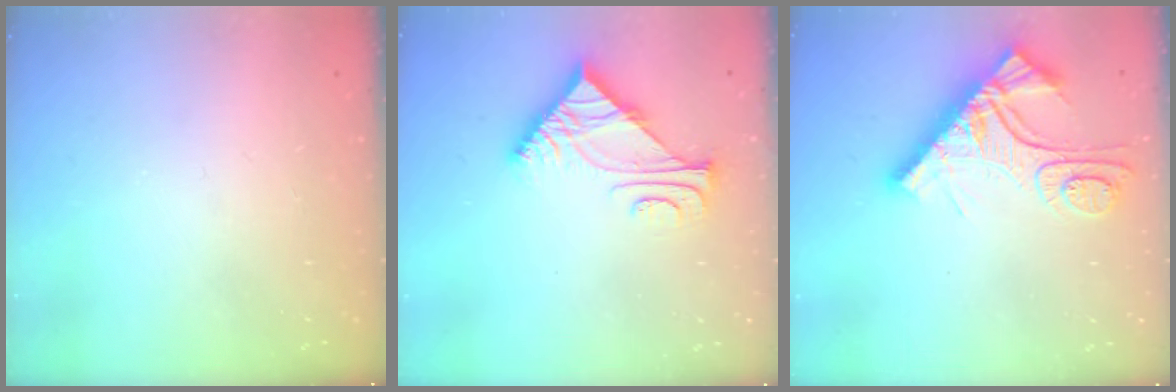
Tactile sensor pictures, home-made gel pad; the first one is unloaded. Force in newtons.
{"total": 6.2, "press": 6.2, "slide": 0.4}
{"total": 14.4, "press": 14.3, "slide": 1.5}